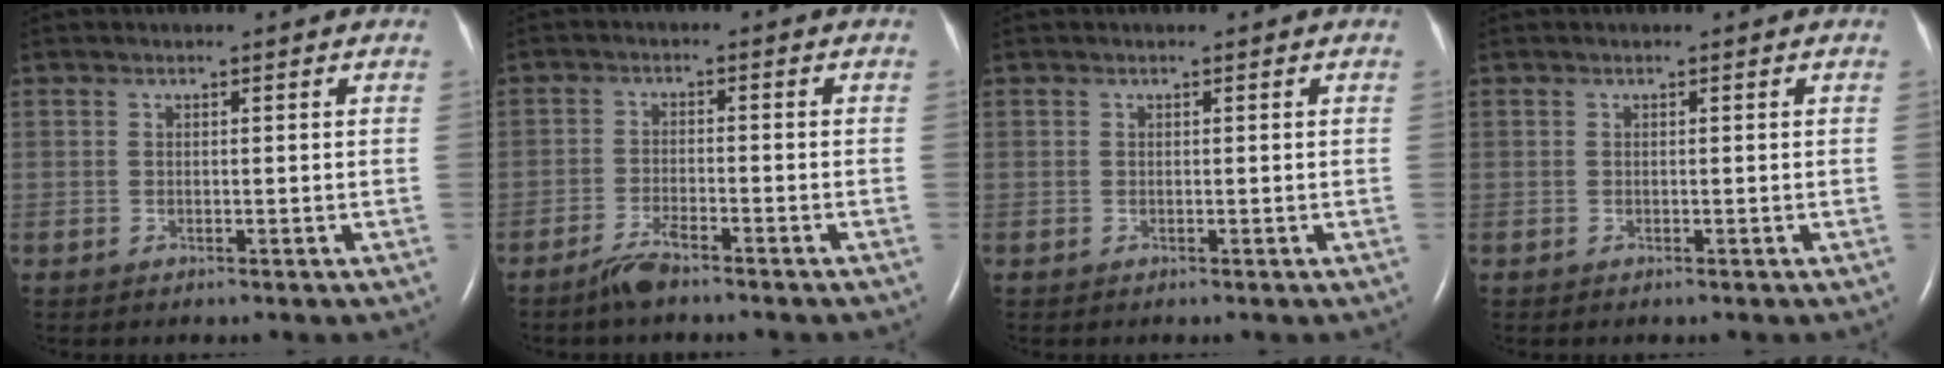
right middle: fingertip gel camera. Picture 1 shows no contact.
{"total": 3.8, "force": [-3.1, 0.4, 2.1], "torque": [-0.050, -0.004, -0.058]}
{"total": 0.0}
{"total": 0.0}